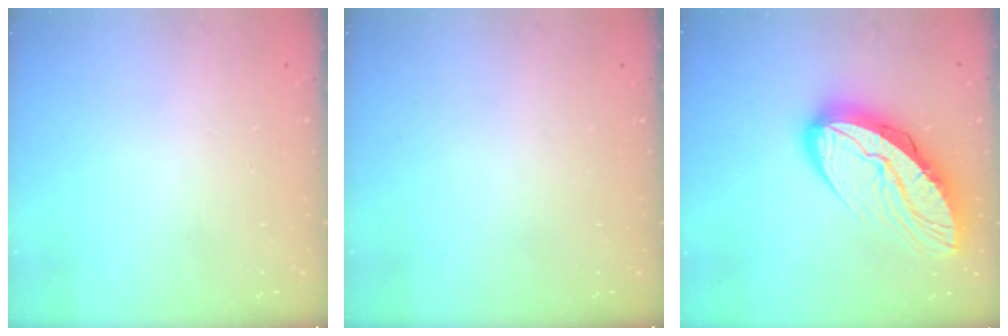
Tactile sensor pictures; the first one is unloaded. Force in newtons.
{"total": 0.0}
{"total": 16.1, "press": 16.0, "slide": 1.3}